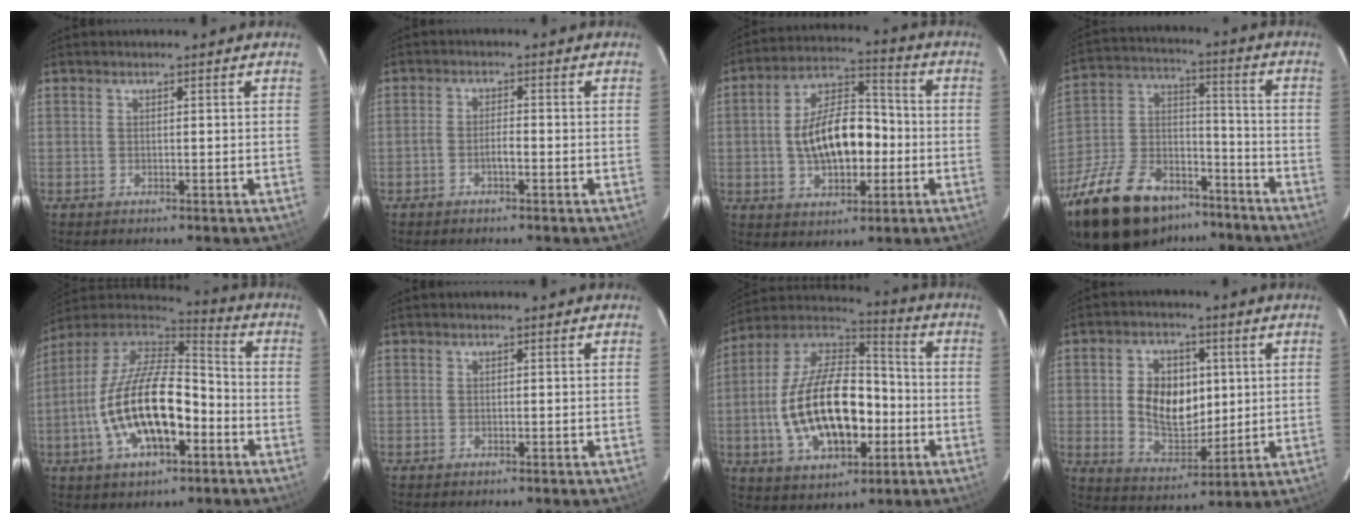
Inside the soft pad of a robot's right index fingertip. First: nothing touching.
{"total": 2.0, "force": [-1.2, 0.6, 1.5], "torque": [-0.037, 0.006, -0.026]}
{"total": 14.4, "force": [-1.9, 8.0, 11.8], "torque": [-0.217, 0.023, -0.024]}
{"total": 27.2, "force": [-19.0, 13.0, 14.5], "torque": [-0.314, 0.000, -0.301]}
{"total": 20.4, "force": [-6.4, 9.5, 16.9], "torque": [-0.340, -0.006, -0.113]}
{"total": 0.0}
{"total": 22.0, "force": [-4.7, 11.7, 18.0], "torque": [-0.361, 0.013, -0.070]}
{"total": 11.7, "force": [1.3, 8.1, 8.4], "torque": [-0.160, 0.009, 0.036]}